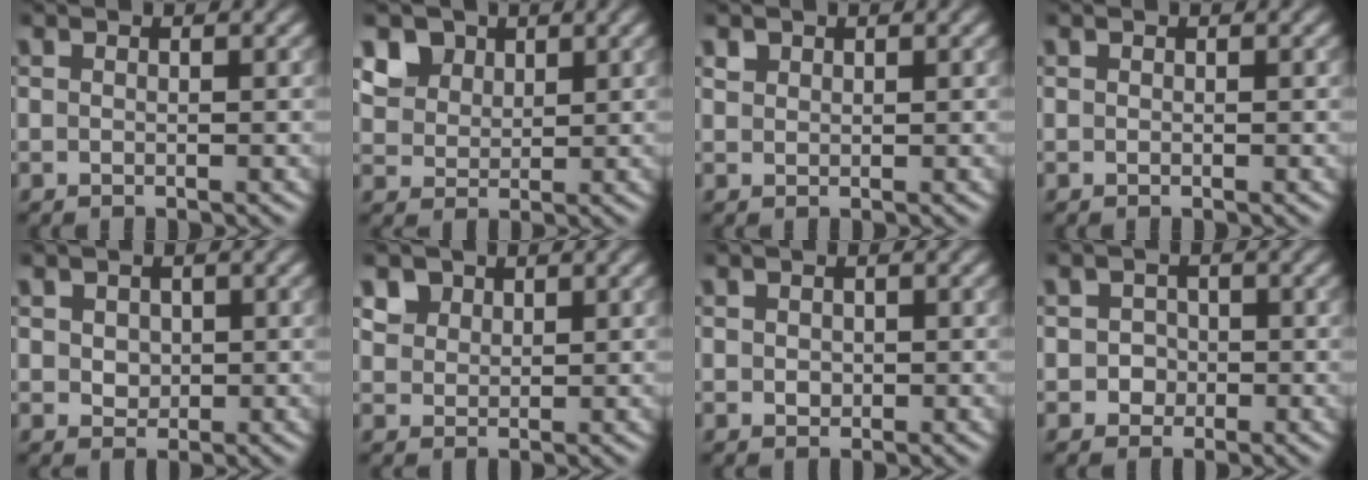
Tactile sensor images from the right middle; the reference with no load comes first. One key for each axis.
{"total": 5.2, "fx": 3.1, "fy": 3.7, "fz": 2.0, "tx": -0.066, "ty": -0.004, "tz": 0.066}
{"total": 0.9, "fx": 0.6, "fy": 0.5, "fz": 0.1, "tx": -0.003, "ty": 0.000, "tz": 0.014}
{"total": 0.0}
{"total": 1.6, "fx": 0.3, "fy": 1.4, "fz": 0.8, "tx": -0.013, "ty": 0.000, "tz": 0.008}
{"total": 2.9, "fx": 1.8, "fy": 2.1, "fz": 1.0, "tx": -0.032, "ty": -0.002, "tz": 0.041}
{"total": 0.8, "fx": 0.1, "fy": 0.8, "fz": 0.4, "tx": -0.007, "ty": -0.003, "tz": 0.001}
{"total": 1.6, "fx": -0.3, "fy": 1.6, "fz": 0.3, "tx": 0.018, "ty": 0.000, "tz": -0.008}